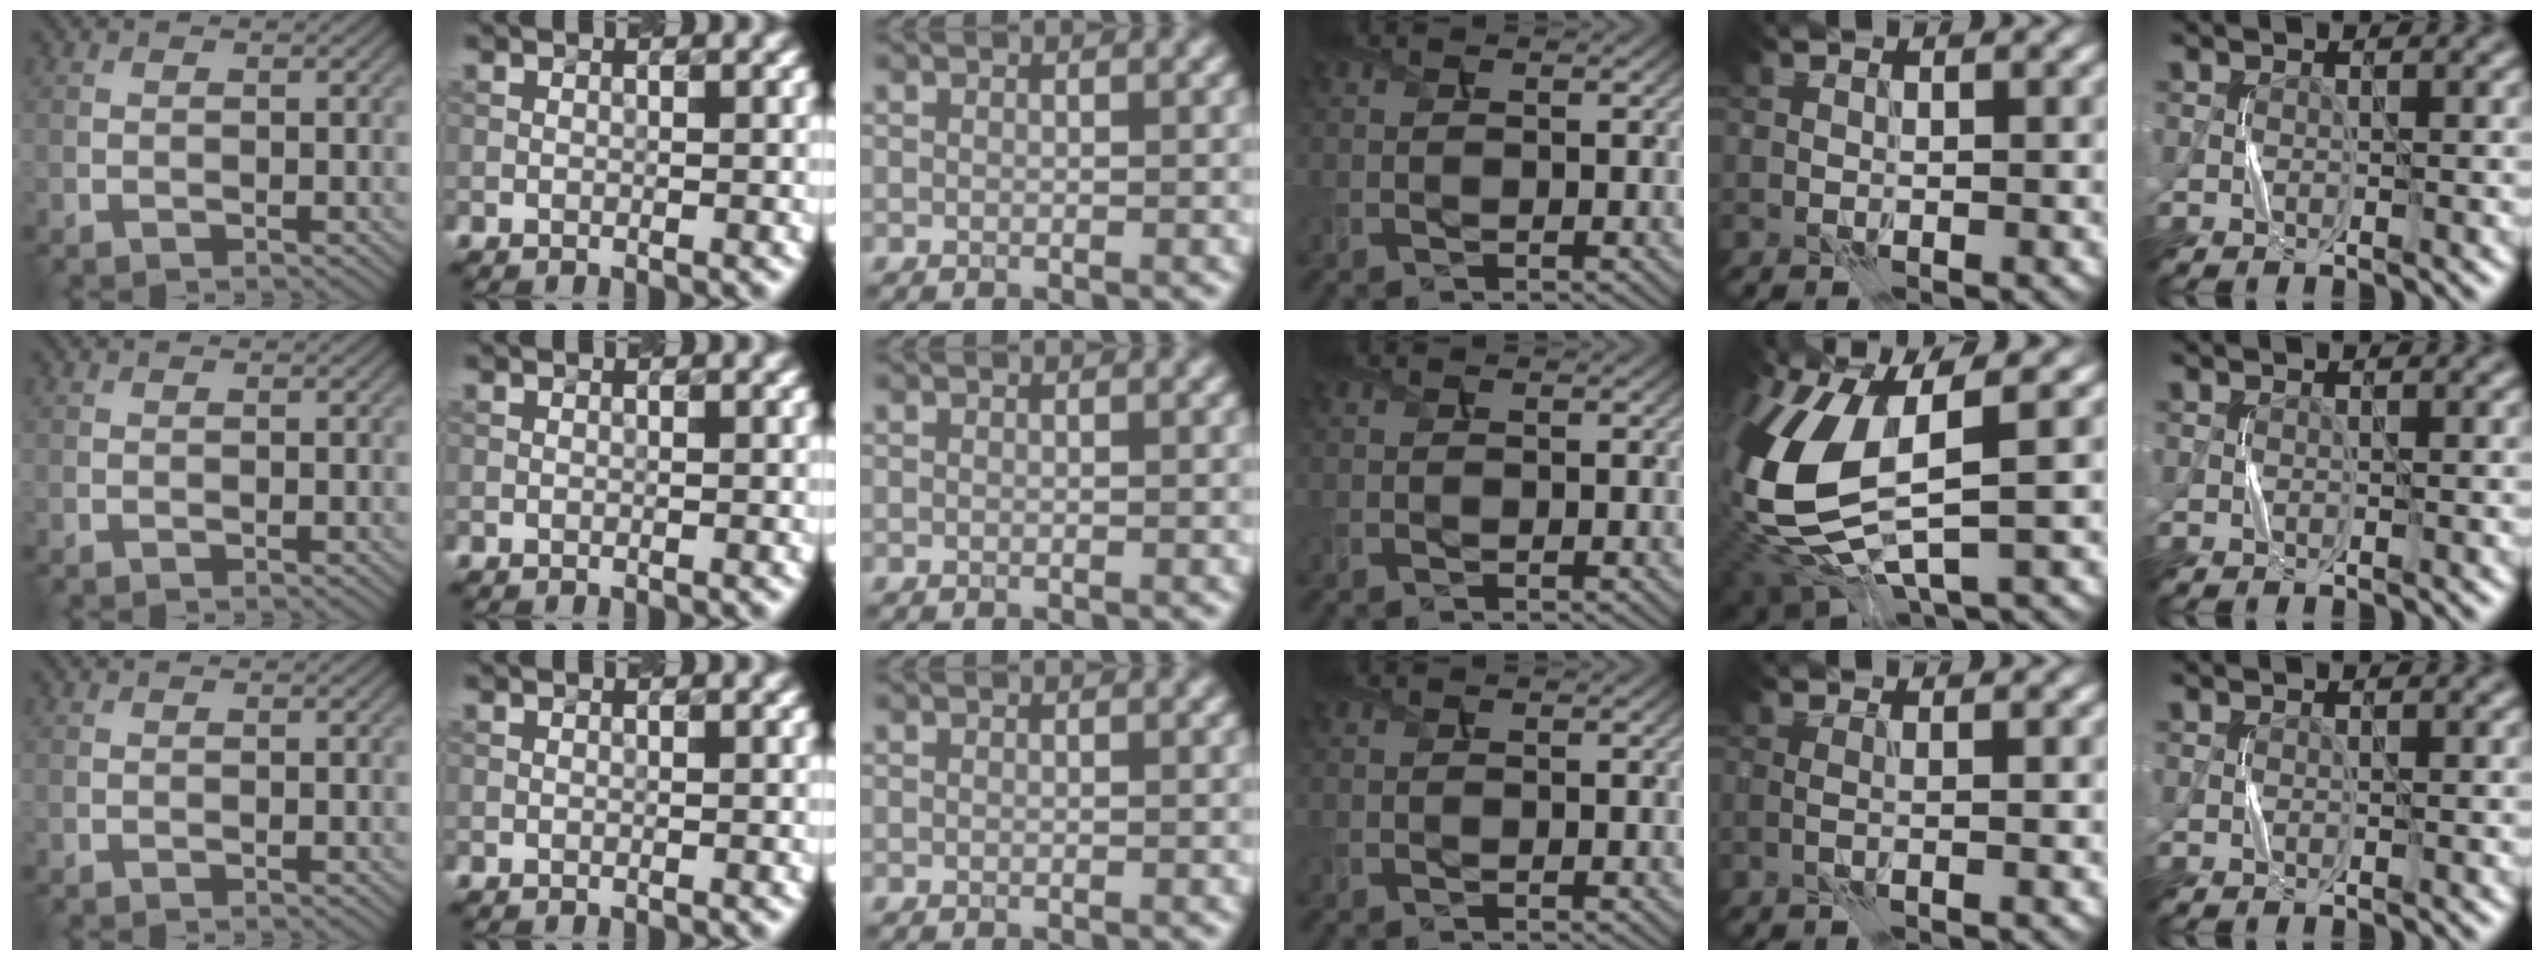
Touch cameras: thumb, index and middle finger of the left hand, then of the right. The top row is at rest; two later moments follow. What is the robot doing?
{"motion": "press", "object": "sticky note"}